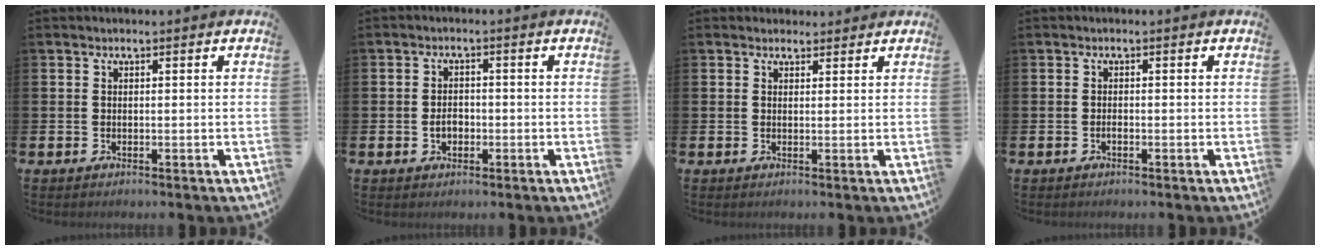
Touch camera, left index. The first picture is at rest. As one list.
[{"total": 2.3, "force": [-0.6, 1.7, 1.5], "torque": [-0.020, 0.002, -0.015]}, {"total": 1.6, "force": [1.5, 0.7, 0.0], "torque": [0.007, -0.001, 0.025]}, {"total": 0.6, "force": [-0.4, 0.2, 0.4], "torque": [-0.016, 0.000, -0.005]}]